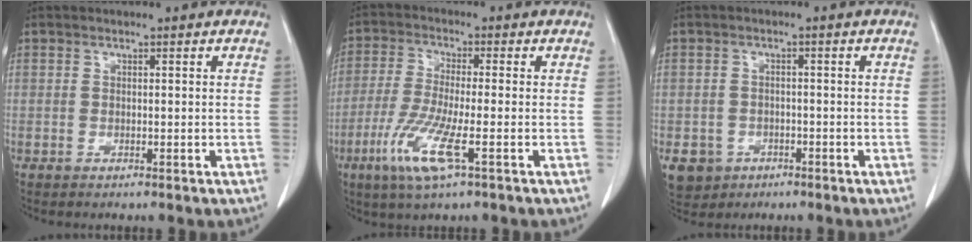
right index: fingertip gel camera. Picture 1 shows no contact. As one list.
[{"total": 9.0, "force": [-3.8, 0.5, 8.2], "torque": [-0.173, -0.024, -0.077]}, {"total": 5.4, "force": [-2.6, 4.6, 0.9], "torque": [-0.016, 0.007, -0.034]}]